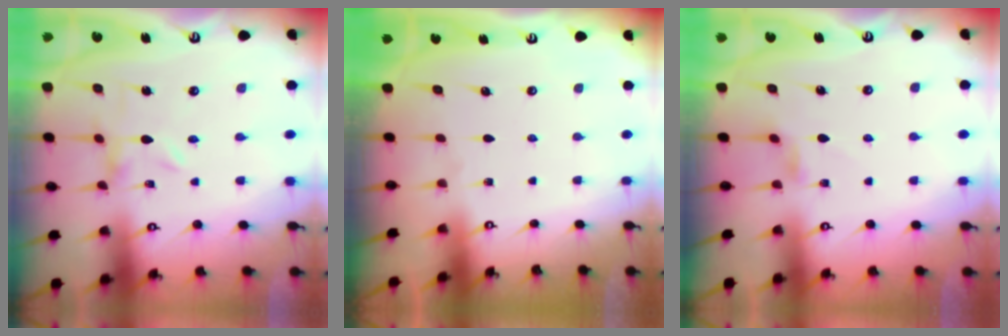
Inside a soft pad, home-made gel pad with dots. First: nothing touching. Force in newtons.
{"total": 0.0}
{"total": 3.0, "press": 3.0, "slide": 0.3}